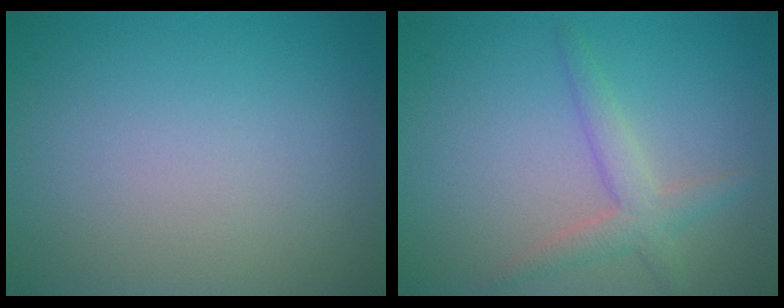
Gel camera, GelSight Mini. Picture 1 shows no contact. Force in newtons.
{"total": 2.6, "press": 2.6, "slide": 0.2}